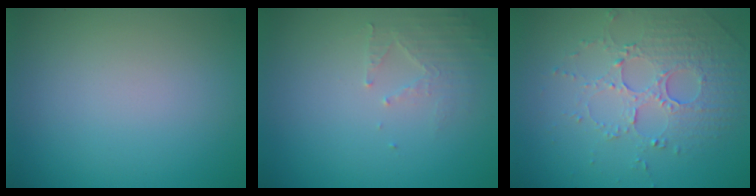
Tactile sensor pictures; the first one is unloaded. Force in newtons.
{"total": 2.0, "press": 1.9, "slide": 0.3}
{"total": 5.1, "press": 3.5, "slide": 3.7}